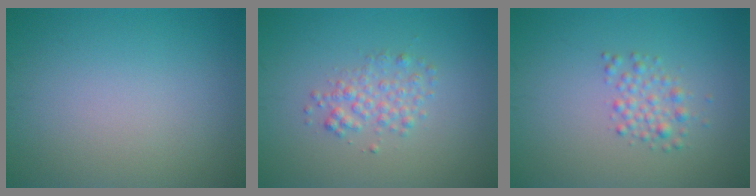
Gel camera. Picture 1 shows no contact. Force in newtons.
{"total": 2.1, "press": 2.1, "slide": 0.1}
{"total": 1.9, "press": 1.8, "slide": 0.1}